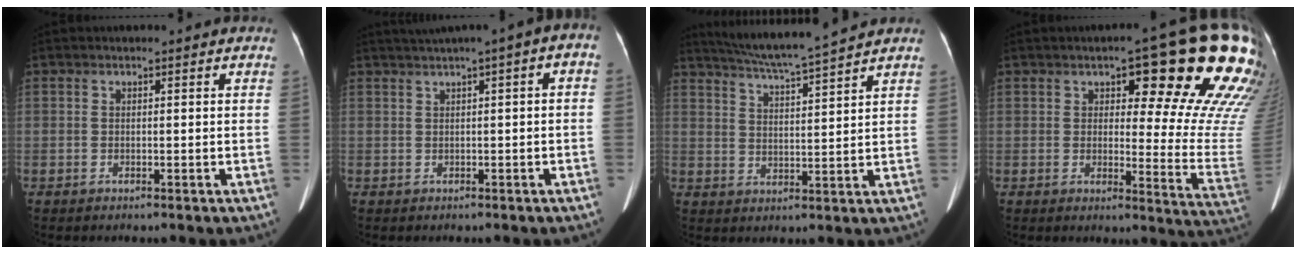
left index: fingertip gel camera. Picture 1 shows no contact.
{"total": 4.5, "force": [1.2, 1.2, 4.2], "torque": [-0.064, 0.033, 0.016]}
{"total": 10.6, "force": [9.6, -1.3, 4.2], "torque": [-0.077, 0.007, 0.158]}
{"total": 20.6, "force": [11.9, 4.6, 16.2], "torque": [-0.176, -0.013, 0.135]}